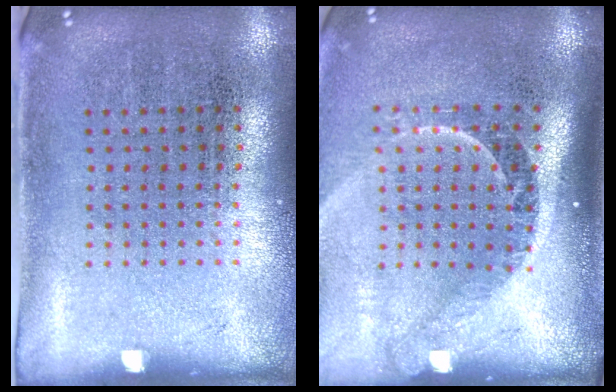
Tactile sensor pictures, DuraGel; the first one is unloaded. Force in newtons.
{"total": 2.3, "press": 1.6, "slide": 1.6}